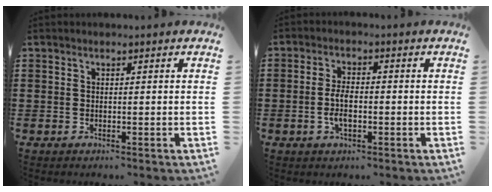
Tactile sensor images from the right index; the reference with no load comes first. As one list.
[{"total": 4.2, "force": [-0.9, 1.8, 3.7], "torque": [-0.089, -0.002, -0.023]}]